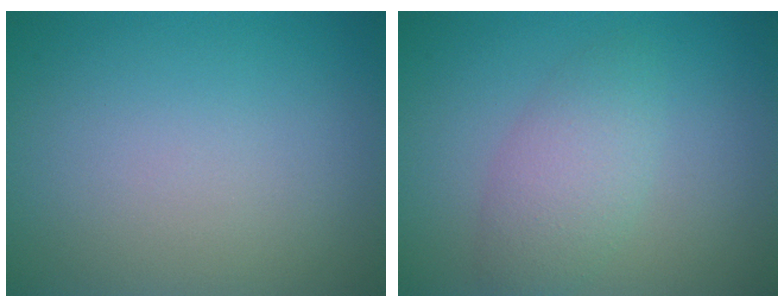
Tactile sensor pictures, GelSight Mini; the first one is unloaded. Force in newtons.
{"total": 3.3, "press": 3.3, "slide": 0.0}